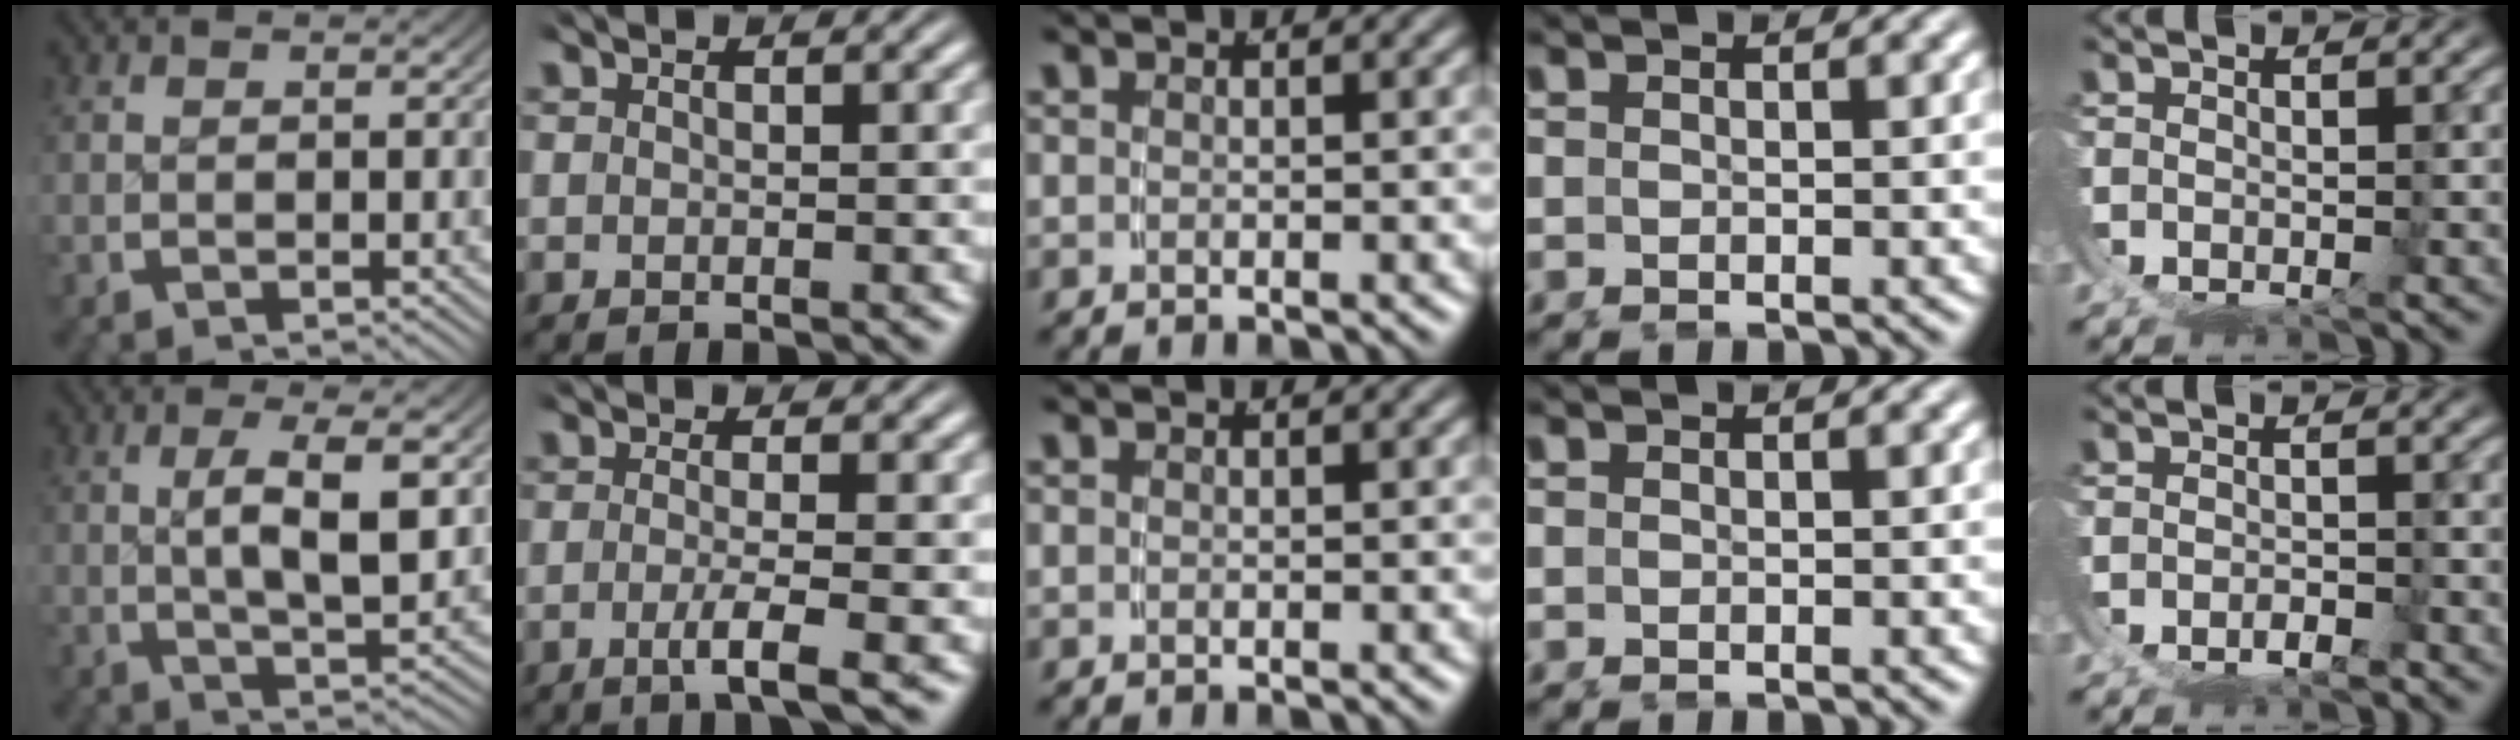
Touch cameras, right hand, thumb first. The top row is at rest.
{"thumb": {"total": 5.7, "force": [0.9, 1.7, 5.3], "torque": [-0.098, -0.004, 0.019]}, "index": {"total": 3.0, "force": [-1.5, 0.1, 2.6], "torque": [-0.055, -0.015, -0.025]}, "little": {"total": 1.1, "force": [-0.8, -0.6, 0.4], "torque": [0.001, 0.000, -0.013]}}